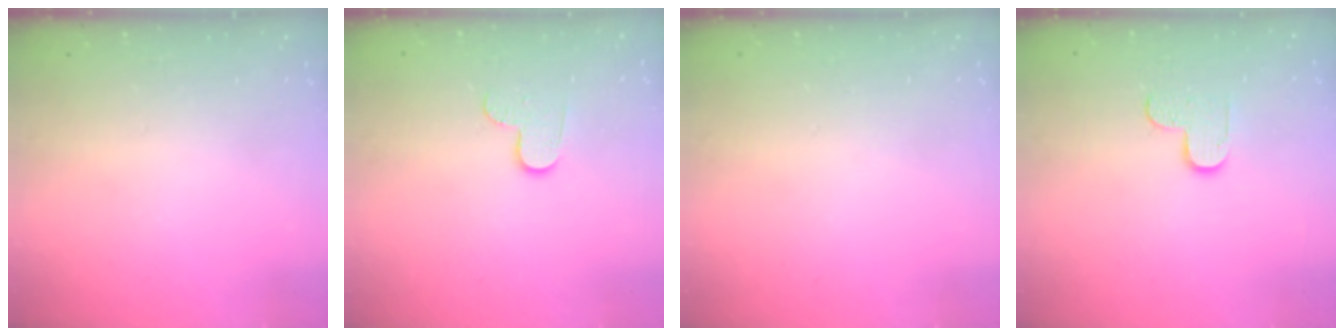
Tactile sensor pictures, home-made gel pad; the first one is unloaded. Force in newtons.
{"total": 6.0, "press": 6.0, "slide": 0.6}
{"total": 0.8, "press": 0.5, "slide": 0.6}
{"total": 5.7, "press": 5.7, "slide": 0.4}